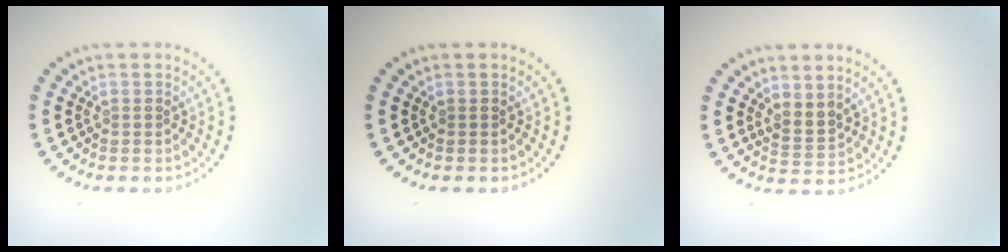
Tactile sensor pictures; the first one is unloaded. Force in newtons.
{"total": 0.0}
{"total": 2.0, "press": 1.5, "slide": 1.3}